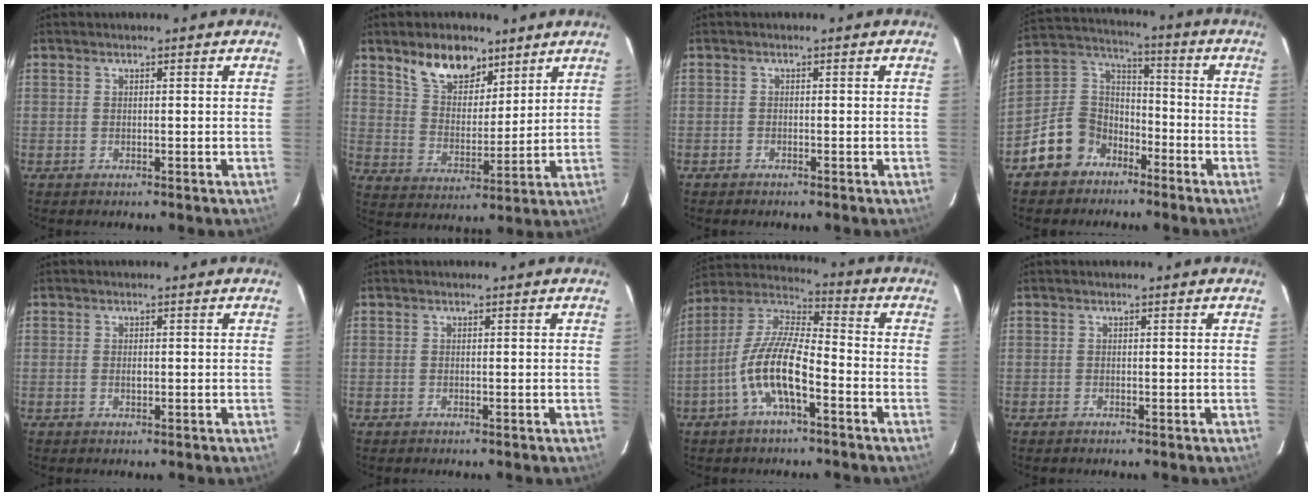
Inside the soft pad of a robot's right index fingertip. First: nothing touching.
{"total": 11.2, "force": [7.6, 5.8, 5.7], "torque": [-0.097, 0.010, 0.141]}
{"total": 0.6, "force": [-0.5, 0.3, 0.0], "torque": [-0.002, 0.002, -0.009]}
{"total": 11.3, "force": [-6.9, 8.3, 3.2], "torque": [-0.081, 0.046, -0.119]}
{"total": 1.3, "force": [-0.2, 0.8, 1.0], "torque": [-0.018, 0.001, -0.004]}
{"total": 0.0}
{"total": 11.8, "force": [-4.9, 3.4, 10.2], "torque": [-0.215, 0.005, -0.098]}
{"total": 0.0}